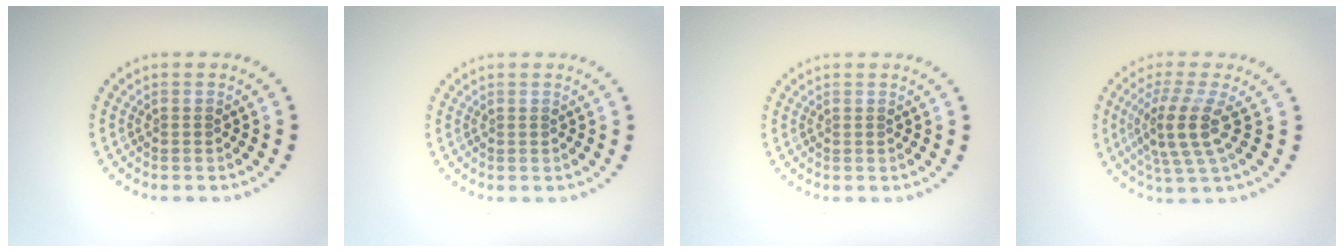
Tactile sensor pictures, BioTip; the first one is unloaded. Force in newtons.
{"total": 0.0}
{"total": 0.0}
{"total": 4.0, "press": 3.1, "slide": 2.6}